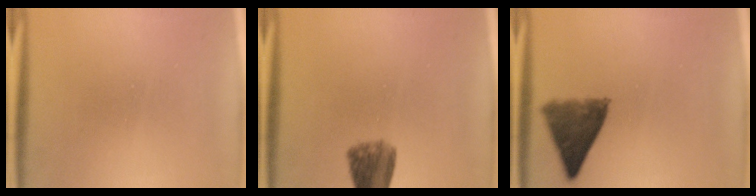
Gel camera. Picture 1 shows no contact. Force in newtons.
{"total": 6.2}
{"total": 8.1}